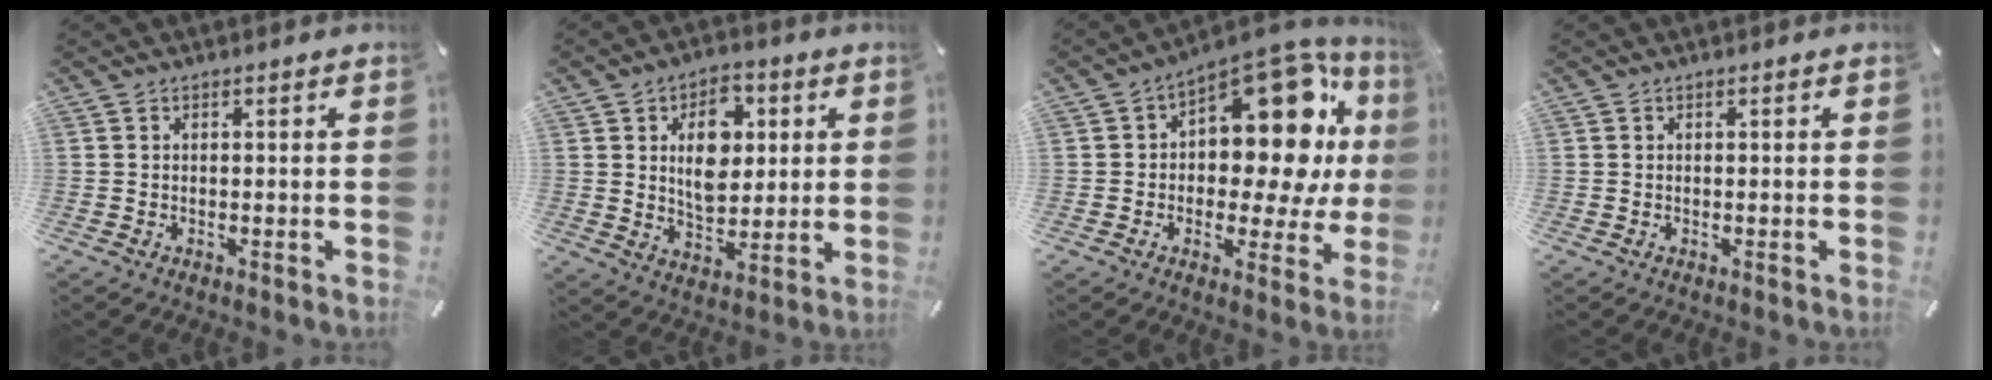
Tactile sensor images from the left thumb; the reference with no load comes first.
{"total": 11.3, "force": [3.1, 8.0, 7.3], "torque": [-0.102, 0.001, 0.052]}
{"total": 19.0, "force": [5.8, 10.9, 14.5], "torque": [-0.169, -0.065, 0.094]}
{"total": 0.0}